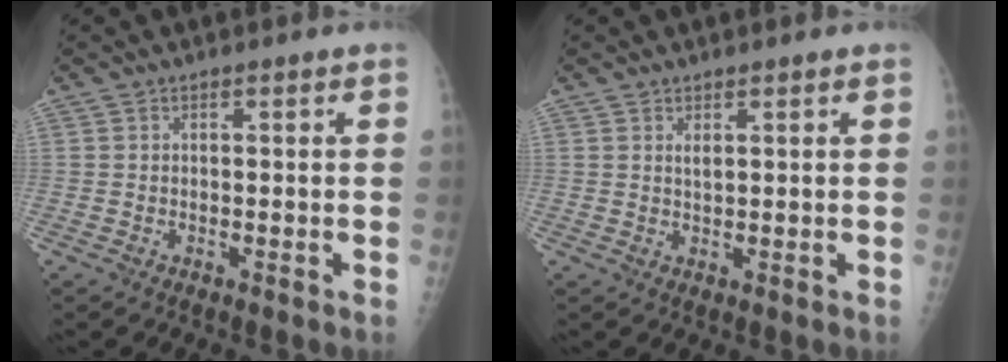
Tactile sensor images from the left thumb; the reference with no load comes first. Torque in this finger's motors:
{"motor_torque": [0.23, -0.05, 0.12, -0.03, 0.01]}